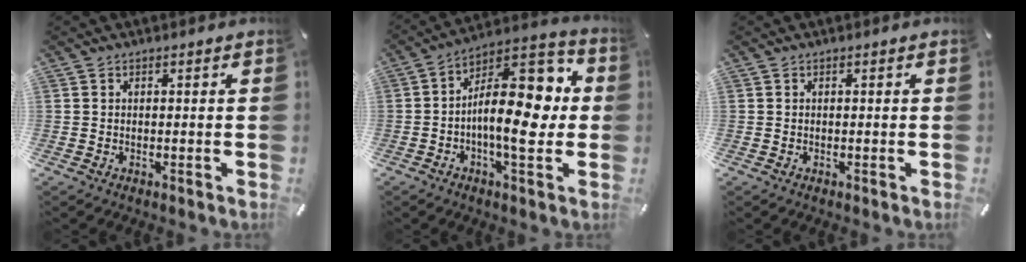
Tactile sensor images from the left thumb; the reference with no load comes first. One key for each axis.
{"total": 19.3, "fx": -0.2, "fy": 9.4, "fz": 16.9, "tx": -0.251, "ty": -0.010, "tz": 0.000}
{"total": 0.0}